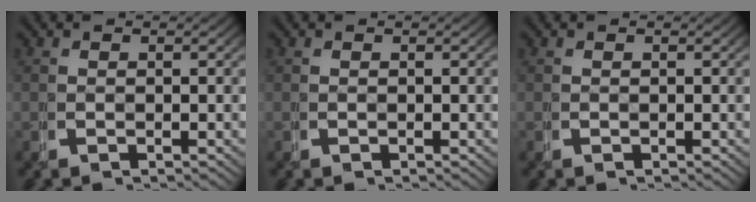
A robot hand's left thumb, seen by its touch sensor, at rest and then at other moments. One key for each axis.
{"total": 0.0}
{"total": 0.0}